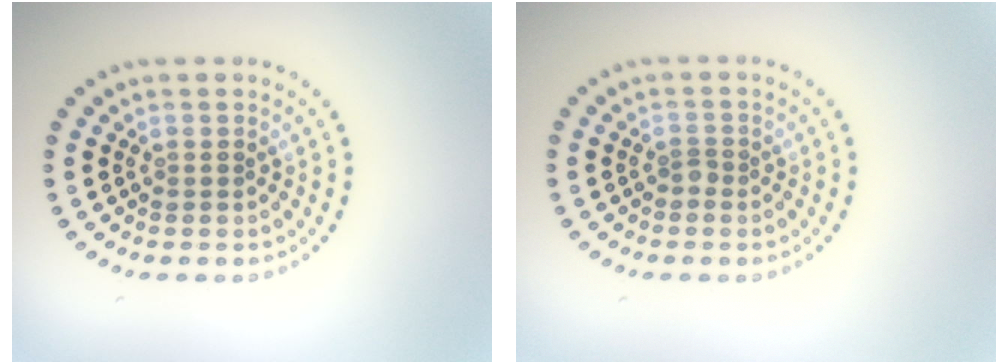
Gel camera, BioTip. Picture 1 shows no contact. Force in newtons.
{"total": 0.7, "press": 0.5, "slide": 0.5}